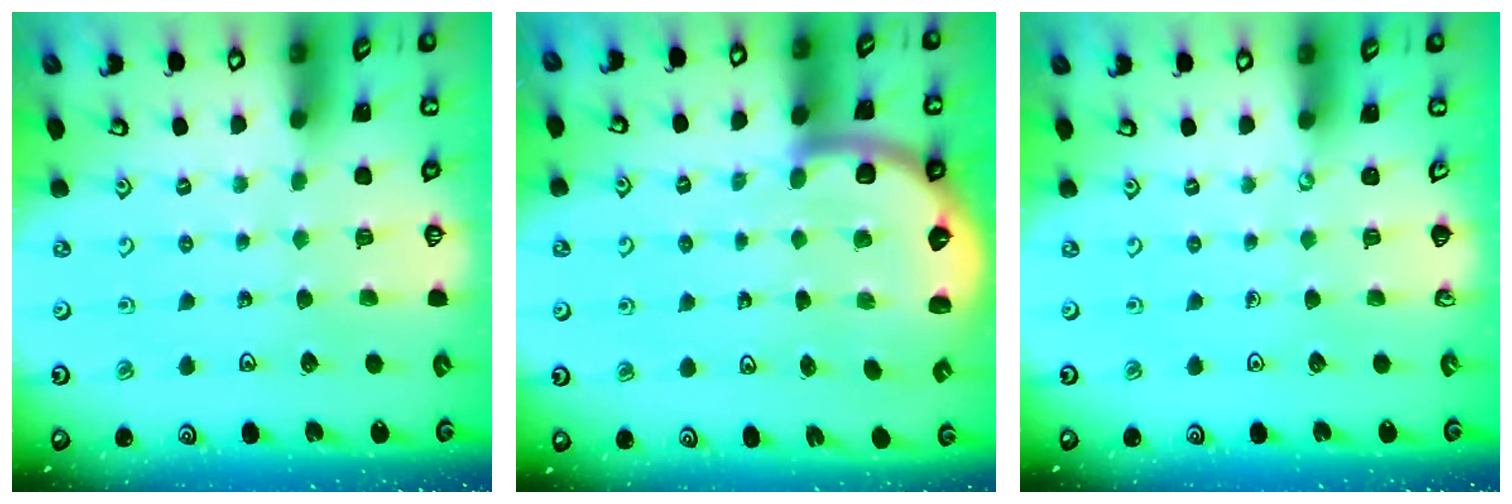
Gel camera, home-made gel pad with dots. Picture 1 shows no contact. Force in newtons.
{"total": 5.4, "press": 5.0, "slide": 2.0}
{"total": 0.0}